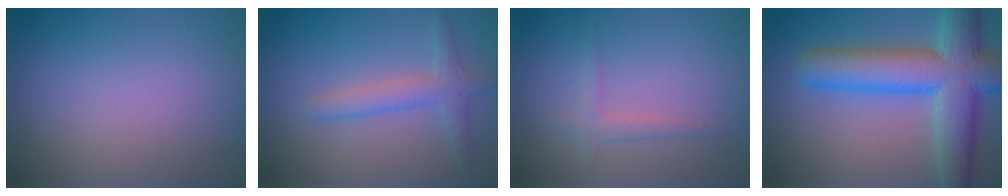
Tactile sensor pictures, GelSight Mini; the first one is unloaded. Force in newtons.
{"total": 2.3, "press": 2.3, "slide": 0.0}
{"total": 1.3, "press": 1.3, "slide": 0.0}
{"total": 10.1, "press": 10.1, "slide": 0.3}